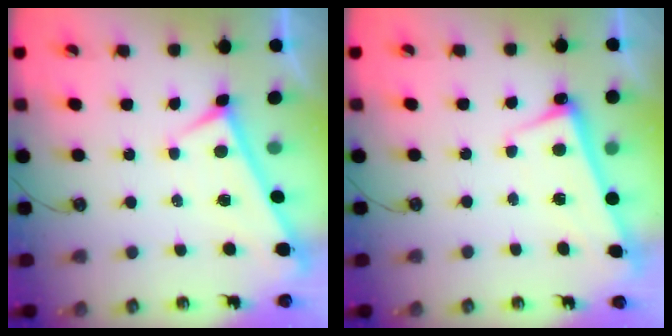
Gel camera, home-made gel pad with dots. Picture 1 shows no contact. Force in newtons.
{"total": 2.7, "press": 2.6, "slide": 0.8}